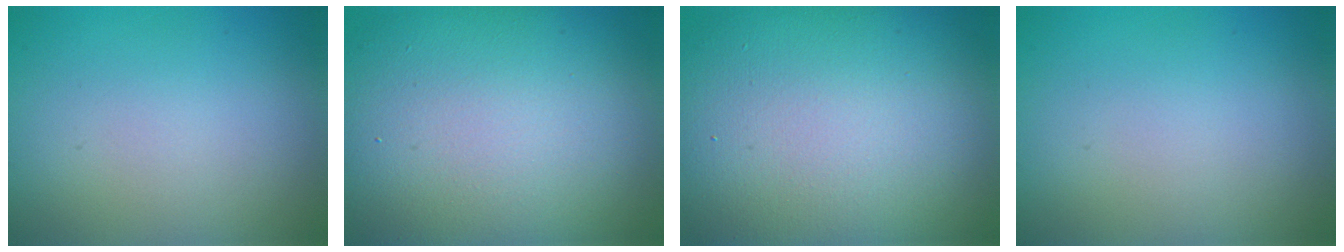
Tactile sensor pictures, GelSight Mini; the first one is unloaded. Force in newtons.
{"total": 15.2, "press": 15.2, "slide": 0.5}
{"total": 17.2, "press": 17.2, "slide": 1.3}
{"total": 0.0}